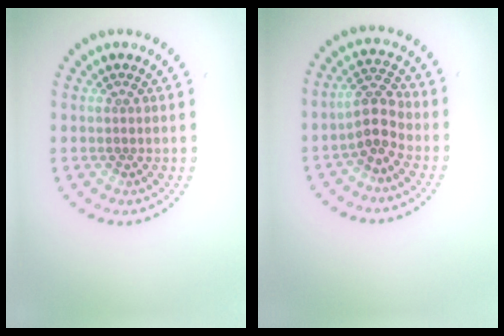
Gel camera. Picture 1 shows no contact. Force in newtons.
{"total": 3.0, "press": 2.6, "slide": 1.4}